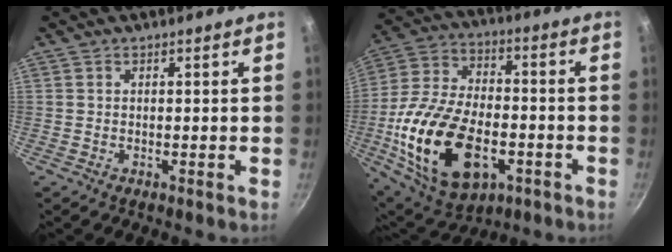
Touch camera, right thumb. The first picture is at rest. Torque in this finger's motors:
{"motor_torque": [-0.28, 1.33, 2.23, -0.53, 0.65]}